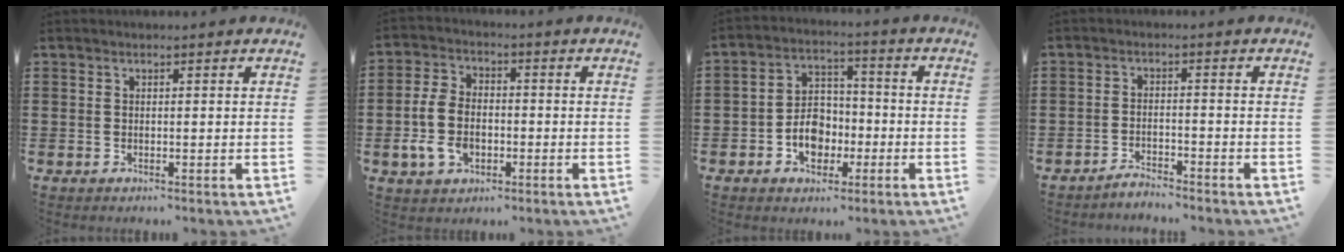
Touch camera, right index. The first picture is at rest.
{"total": 7.2, "force": [-1.7, 4.8, 5.1], "torque": [-0.126, 0.003, -0.039]}
{"total": 6.2, "force": [-2.1, 4.8, 3.4], "torque": [-0.046, 0.002, -0.043]}
{"total": 2.4, "force": [-2.4, 0.0, 0.1], "torque": [-0.008, 0.004, -0.050]}